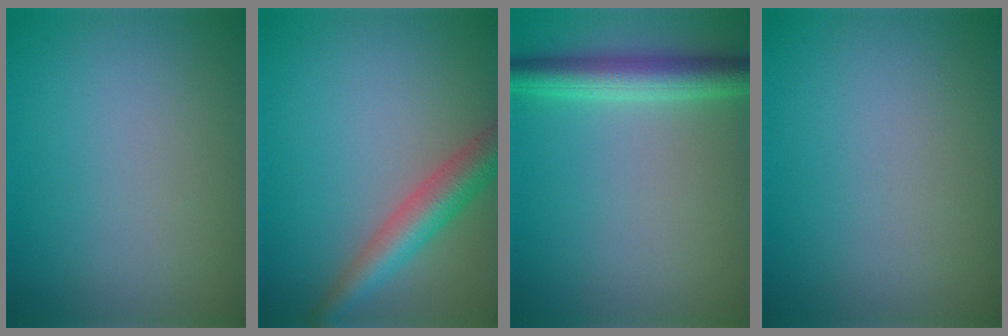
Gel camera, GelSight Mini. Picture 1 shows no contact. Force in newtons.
{"total": 4.6, "press": 4.6, "slide": 0.1}
{"total": 4.1, "press": 4.1, "slide": 0.1}
{"total": 0.0}